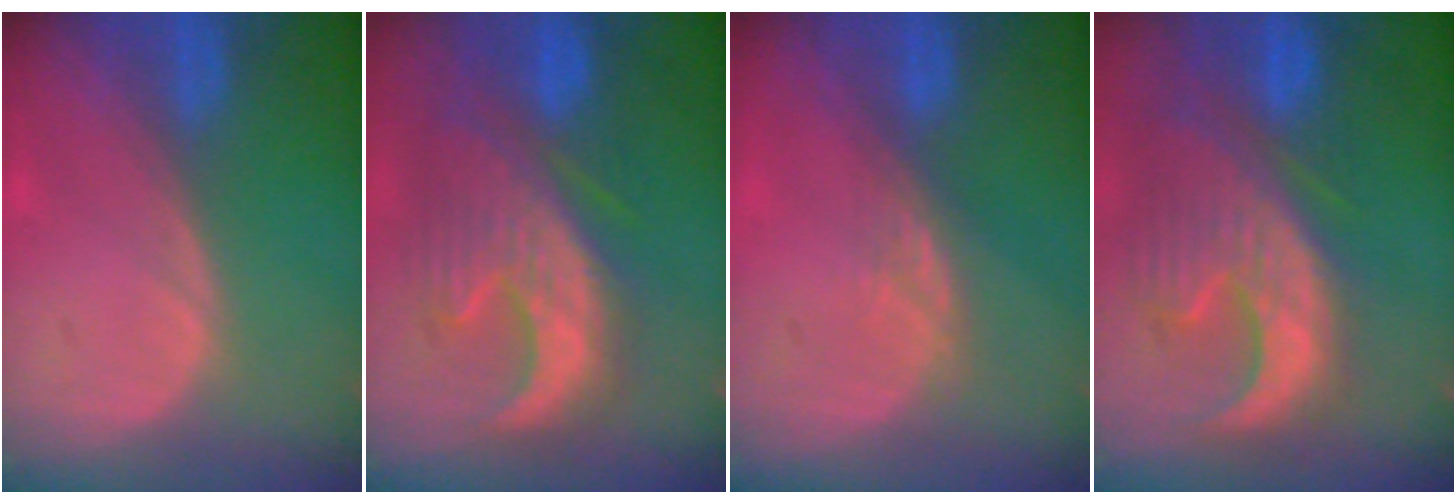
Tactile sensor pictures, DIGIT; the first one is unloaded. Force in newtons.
{"total": 11.1, "press": 10.7, "slide": 2.9}
{"total": 2.5, "press": 2.1, "slide": 1.4}
{"total": 13.3, "press": 11.4, "slide": 6.9}